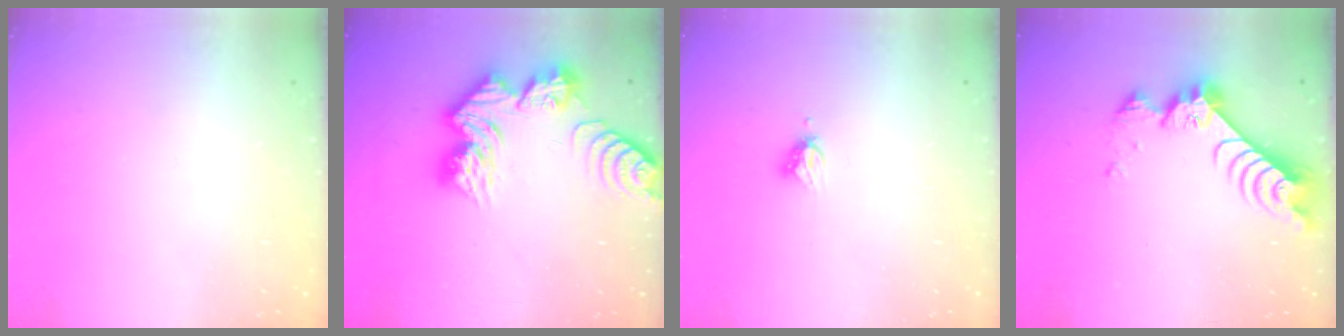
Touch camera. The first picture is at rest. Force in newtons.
{"total": 13.8, "press": 13.7, "slide": 1.2}
{"total": 3.6, "press": 3.6, "slide": 0.5}
{"total": 8.5, "press": 8.5, "slide": 0.9}